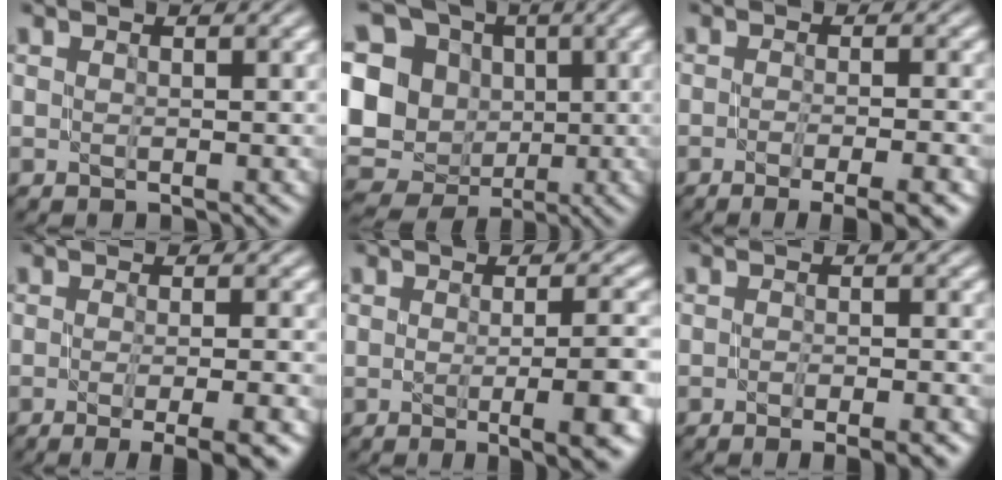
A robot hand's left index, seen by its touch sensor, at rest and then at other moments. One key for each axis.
{"total": 15.6, "fx": 0.3, "fy": 14.1, "fz": 6.7, "tx": -0.169, "ty": 0.017, "tz": -0.013}
{"total": 5.9, "fx": -3.4, "fy": 1.5, "fz": 4.6, "tx": -0.054, "ty": -0.003, "tz": -0.042}
{"total": 6.4, "fx": -3.2, "fy": 1.6, "fz": 5.2, "tx": -0.054, "ty": -0.006, "tz": -0.042}
{"total": 7.1, "fx": -1.8, "fy": 2.1, "fz": 6.5, "tx": -0.073, "ty": -0.007, "tz": -0.016}
{"total": 4.5, "fx": -2.7, "fy": 1.3, "fz": 3.4, "tx": -0.042, "ty": -0.001, "tz": -0.028}